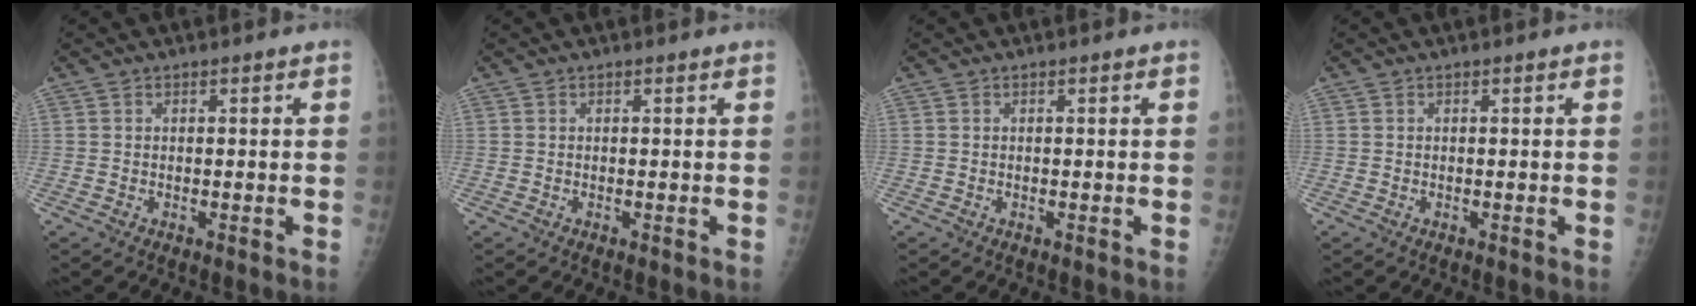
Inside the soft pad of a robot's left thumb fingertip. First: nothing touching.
{"total": 0.0}
{"total": 0.0}
{"total": 0.0}